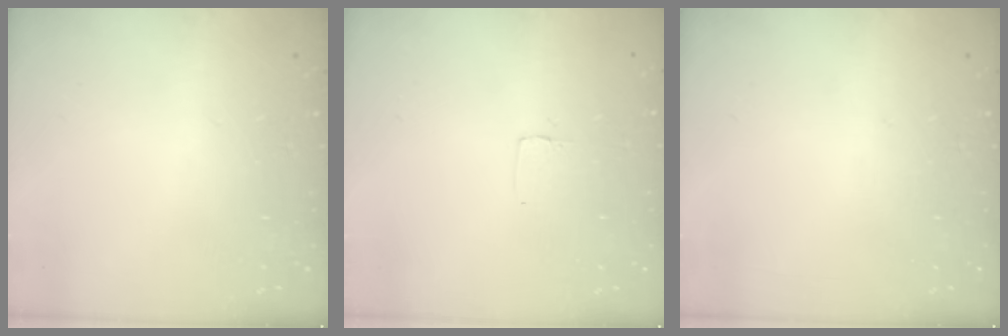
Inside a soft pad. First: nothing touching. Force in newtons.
{"total": 2.6, "press": 2.6, "slide": 0.2}
{"total": 0.0}